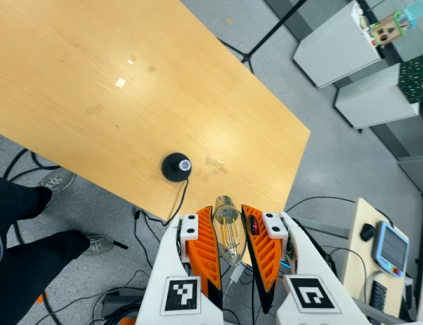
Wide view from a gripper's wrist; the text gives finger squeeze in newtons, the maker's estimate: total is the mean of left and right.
{"total": 20.6, "left": 22.0, "right": 19.2}